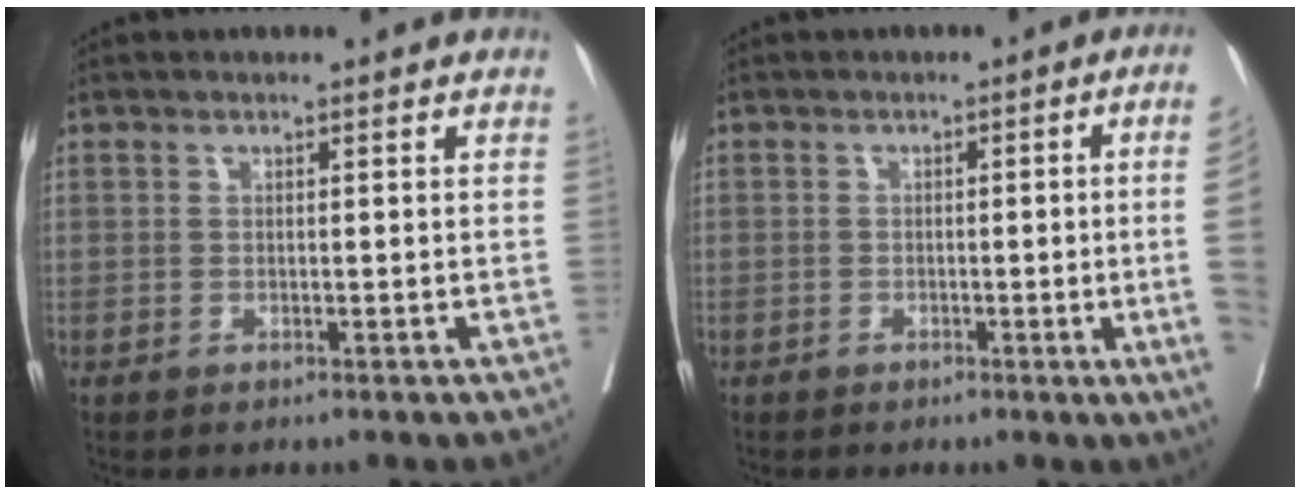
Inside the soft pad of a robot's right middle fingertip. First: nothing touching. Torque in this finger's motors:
{"motor_torque": [0.42, -0.29, -0.95, -0.21]}